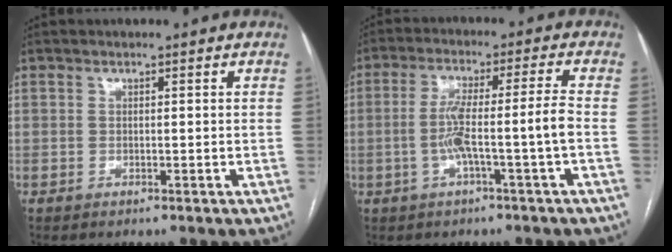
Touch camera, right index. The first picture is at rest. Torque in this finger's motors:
{"motor_torque": [1.13, -0.17, 0.62, 0.13]}